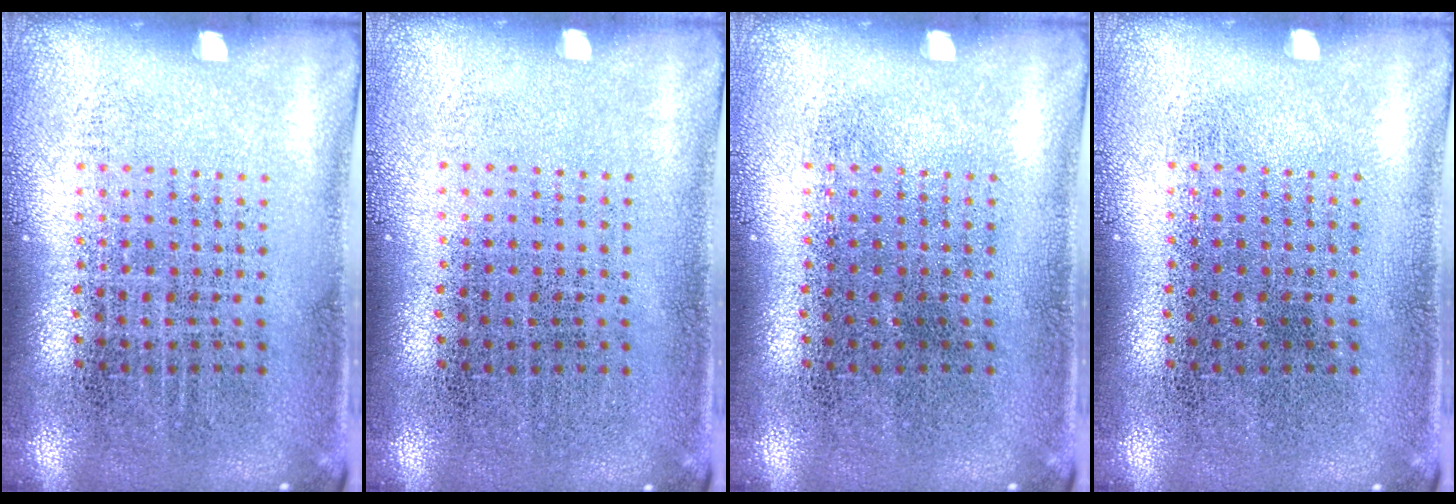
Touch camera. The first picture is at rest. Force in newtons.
{"total": 0.0}
{"total": 0.0}
{"total": 0.0}